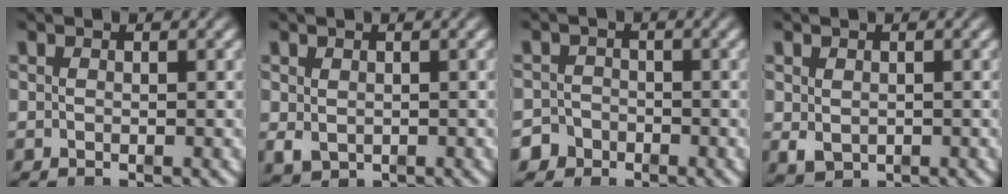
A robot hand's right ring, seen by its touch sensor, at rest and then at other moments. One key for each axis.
{"total": 1.4, "fx": -0.3, "fy": 1.0, "fz": 0.9, "tx": -0.023, "ty": -0.018, "tz": 0.010}
{"total": 3.9, "fx": -2.6, "fy": 2.9, "fz": 0.3, "tx": -0.008, "ty": -0.019, "tz": -0.044}
{"total": 1.5, "fx": -0.4, "fy": 1.1, "fz": 0.9, "tx": -0.023, "ty": -0.020, "tz": 0.010}